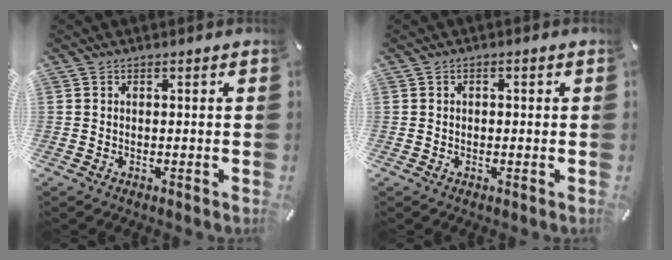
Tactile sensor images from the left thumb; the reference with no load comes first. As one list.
[{"total": 0.8, "force": [-0.2, 0.6, 0.4], "torque": [-0.007, 0.004, -0.004]}]